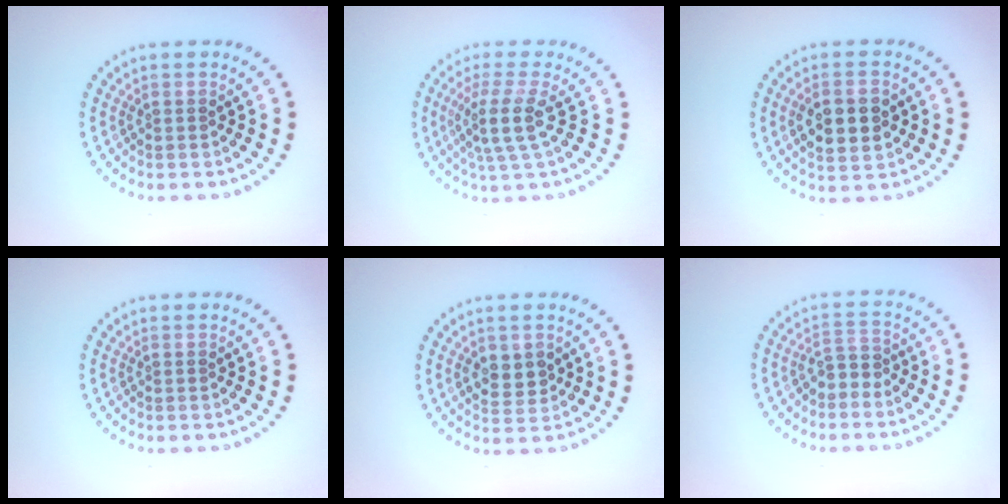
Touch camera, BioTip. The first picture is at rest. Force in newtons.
{"total": 3.6, "press": 2.7, "slide": 2.3}
{"total": 4.6, "press": 4.6, "slide": 0.3}
{"total": 0.0}
{"total": 2.5, "press": 2.5, "slide": 0.4}
{"total": 1.8, "press": 1.5, "slide": 0.9}